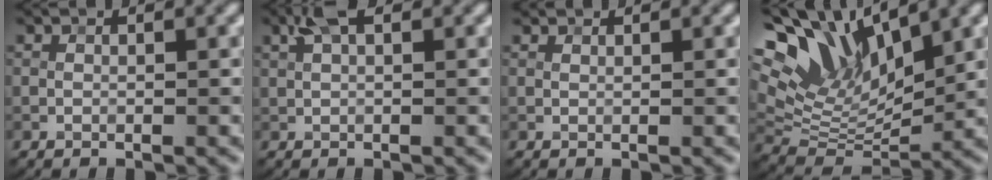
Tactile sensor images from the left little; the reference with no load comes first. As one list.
[{"total": 2.3, "force": [1.2, 1.0, 1.7], "torque": [-0.036, 0.007, 0.021]}, {"total": 1.1, "force": [1.0, 0.2, 0.3], "torque": [-0.011, 0.000, 0.013]}, {"total": 10.9, "force": [6.2, 5.5, 7.0], "torque": [-0.152, 0.021, 0.116]}]